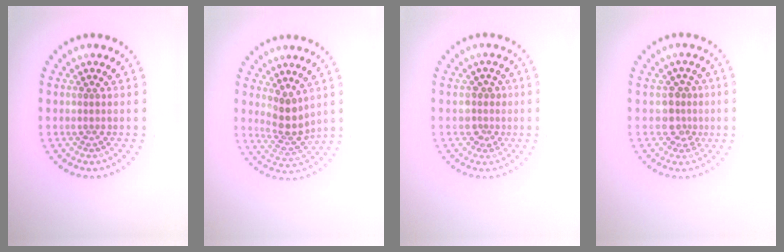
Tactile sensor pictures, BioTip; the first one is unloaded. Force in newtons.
{"total": 3.0, "press": 2.4, "slide": 1.7}
{"total": 1.8, "press": 1.5, "slide": 1.1}
{"total": 2.2, "press": 1.8, "slide": 1.2}